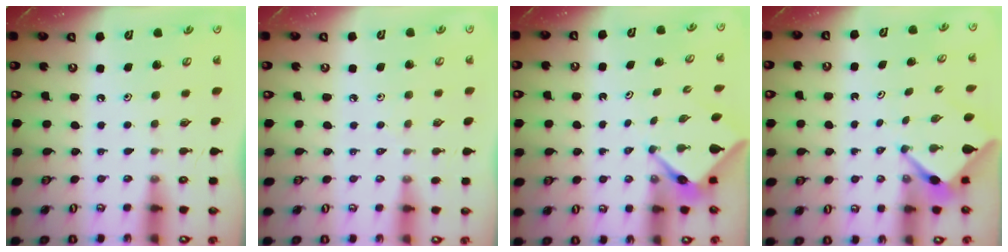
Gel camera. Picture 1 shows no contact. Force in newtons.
{"total": 3.3, "press": 3.3, "slide": 0.6}
{"total": 3.3, "press": 3.3, "slide": 0.3}
{"total": 3.0, "press": 3.0, "slide": 0.3}